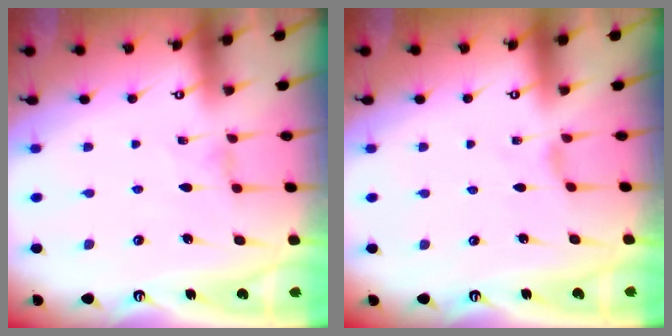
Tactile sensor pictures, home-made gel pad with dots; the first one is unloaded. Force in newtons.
{"total": 0.9, "press": 0.8, "slide": 0.4}